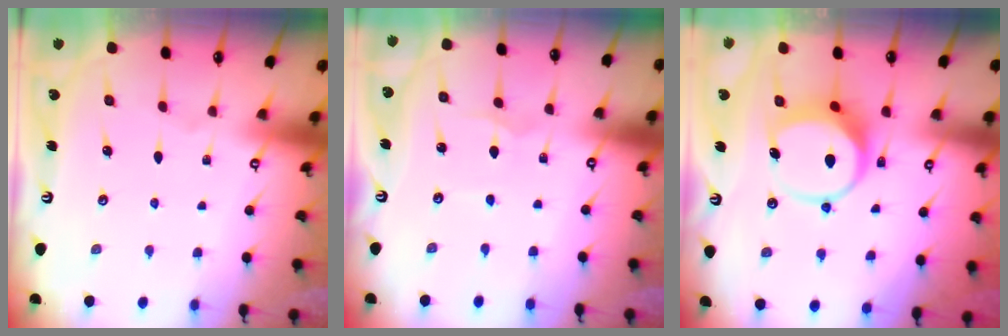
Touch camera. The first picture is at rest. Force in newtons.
{"total": 1.1, "press": 1.1, "slide": 0.2}
{"total": 8.5, "press": 8.5, "slide": 1.0}